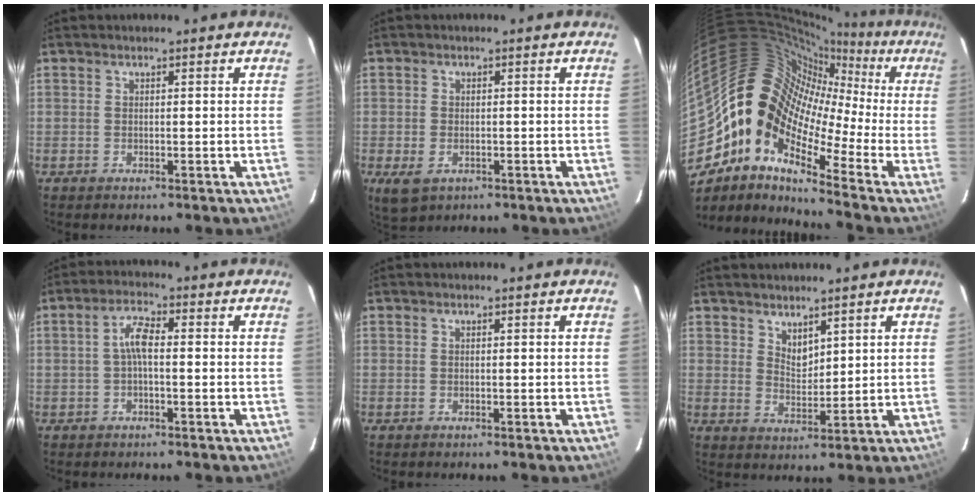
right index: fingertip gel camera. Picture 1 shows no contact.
{"total": 4.7, "force": [-1.8, 3.2, 2.8], "torque": [-0.060, -0.011, -0.028]}
{"total": 16.6, "force": [-3.6, 10.5, 12.3], "torque": [-0.191, 0.009, -0.093]}
{"total": 3.9, "force": [-0.3, 1.3, 3.6], "torque": [-0.075, 0.013, -0.008]}
{"total": 0.0}
{"total": 3.7, "force": [3.0, 1.6, 1.5], "torque": [-0.020, -0.004, 0.057]}